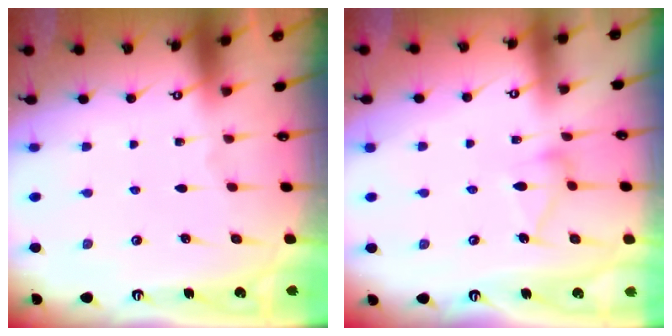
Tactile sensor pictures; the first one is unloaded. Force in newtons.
{"total": 9.7, "press": 9.7, "slide": 0.4}